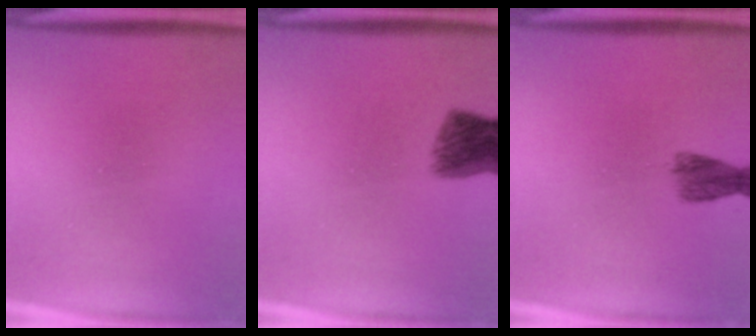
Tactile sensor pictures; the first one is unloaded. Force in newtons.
{"total": 6.7}
{"total": 2.1}